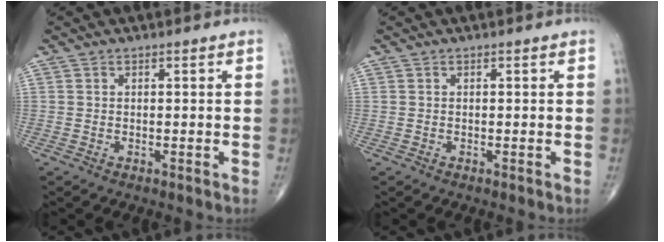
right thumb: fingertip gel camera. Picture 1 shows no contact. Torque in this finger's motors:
{"motor_torque": [0.45, 0.18, 0.25, 0.15, -0.04]}